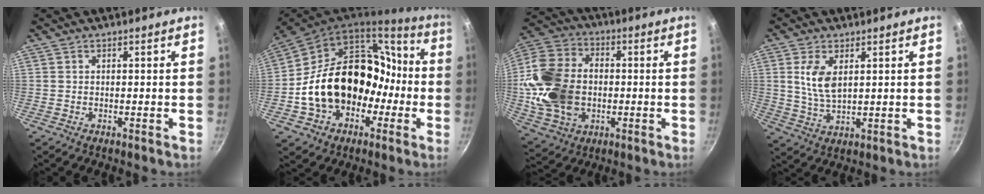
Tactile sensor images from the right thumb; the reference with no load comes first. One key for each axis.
{"total": 24.6, "fx": -3.8, "fy": 18.7, "fz": 15.5, "tx": -0.229, "ty": 0.080, "tz": -0.037}
{"total": 20.2, "fx": -1.3, "fy": 14.9, "fz": 13.6, "tx": -0.249, "ty": 0.023, "tz": -0.020}
{"total": 7.0, "fx": 2.0, "fy": 3.6, "fz": 5.6, "tx": -0.108, "ty": -0.015, "tz": 0.042}